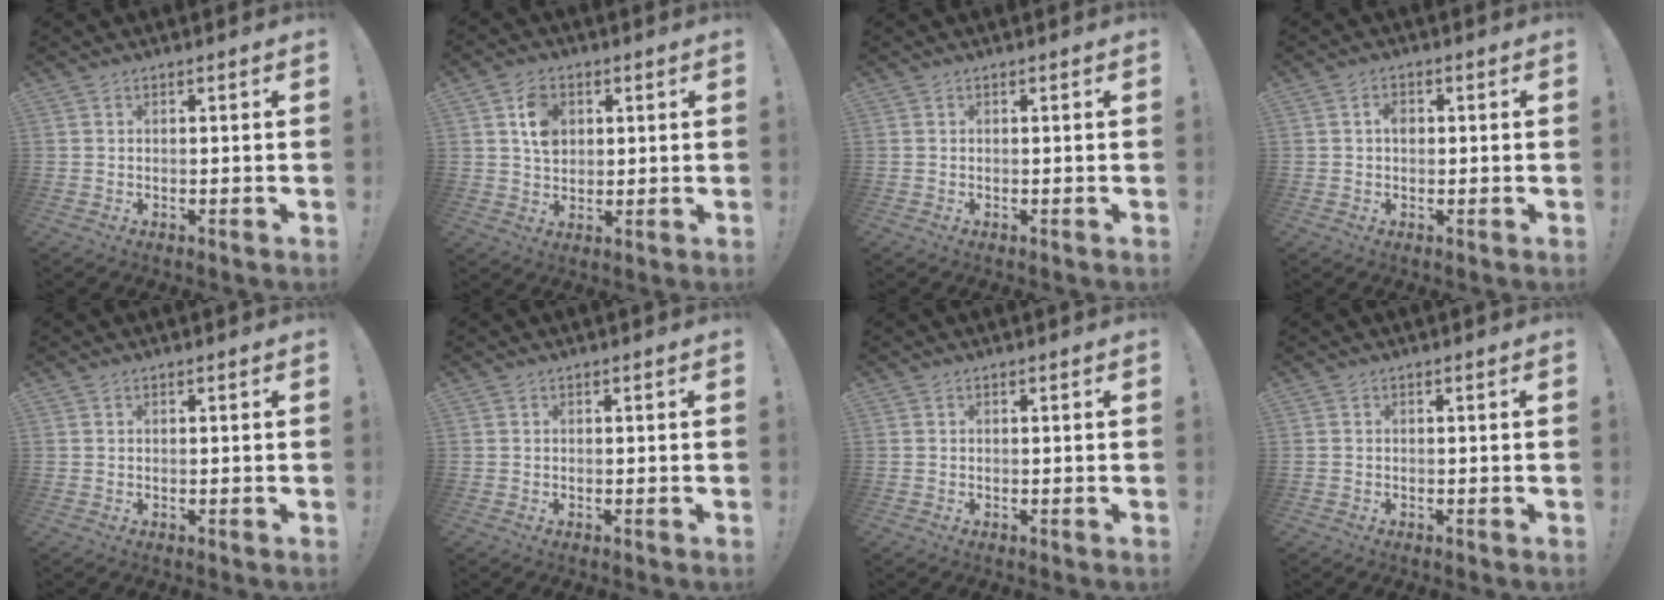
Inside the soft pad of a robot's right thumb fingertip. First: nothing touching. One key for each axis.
{"total": 7.5, "fx": 2.3, "fy": 5.6, "fz": 4.4, "tx": -0.059, "ty": -0.001, "tz": 0.042}
{"total": 0.0}
{"total": 2.5, "fx": 0.0, "fy": 1.8, "fz": 1.7, "tx": -0.018, "ty": 0.001, "tz": -0.005}
{"total": 0.0}
{"total": 0.0}
{"total": 0.0}
{"total": 0.5, "fx": -0.2, "fy": -0.2, "fz": 0.4, "tx": -0.007, "ty": -0.002, "tz": -0.003}